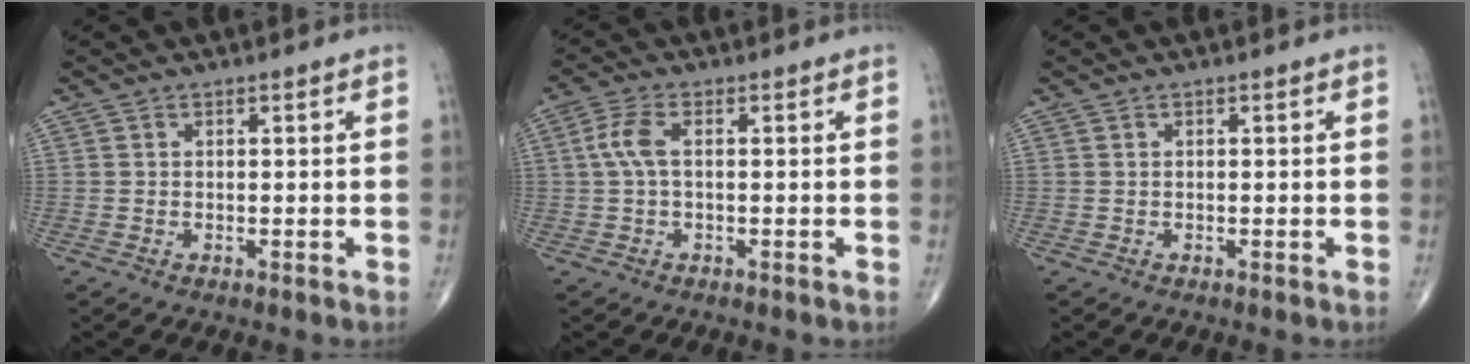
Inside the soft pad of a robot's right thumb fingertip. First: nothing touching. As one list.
[{"total": 4.3, "force": [0.4, 1.8, 3.9], "torque": [-0.102, 0.010, 0.005]}, {"total": 0.0}]